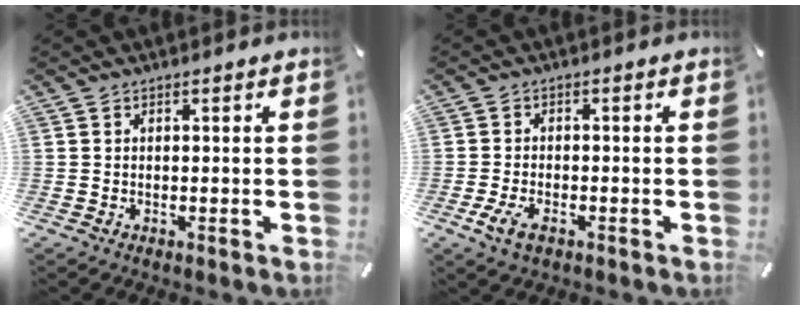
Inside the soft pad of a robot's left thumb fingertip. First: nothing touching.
{"total": 4.1, "force": [-2.1, 2.1, 2.8], "torque": [-0.074, 0.000, -0.043]}